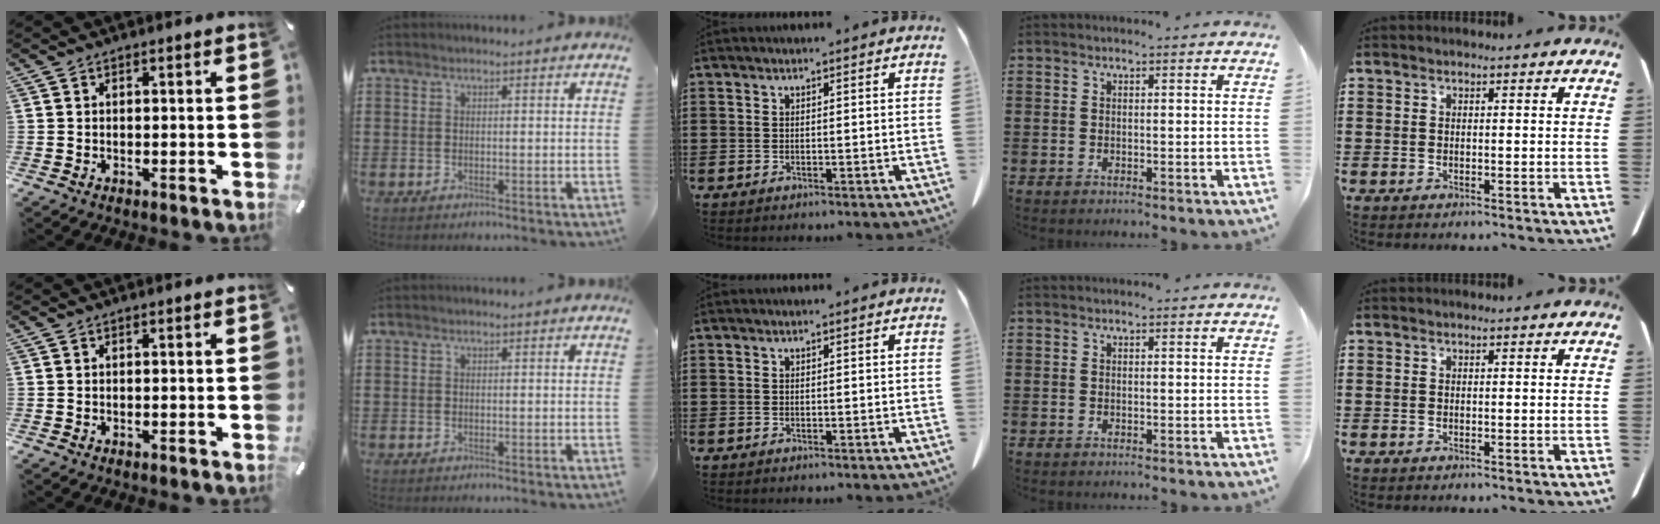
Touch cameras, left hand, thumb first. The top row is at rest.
{}